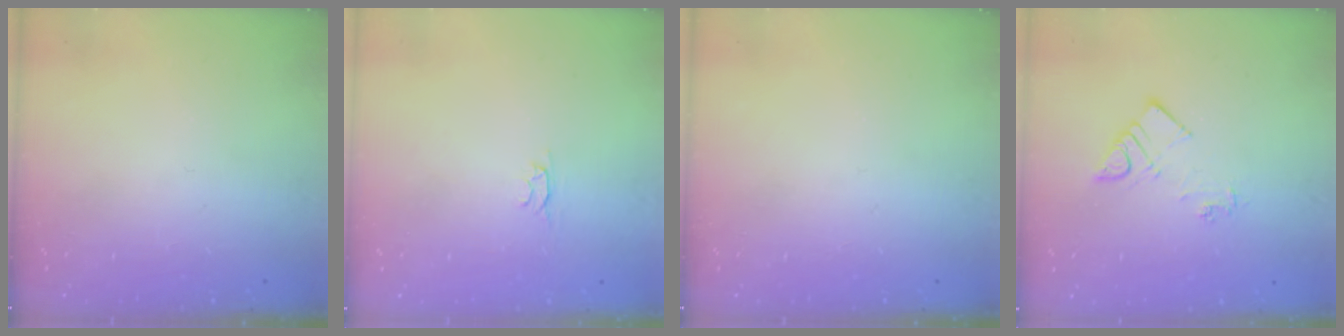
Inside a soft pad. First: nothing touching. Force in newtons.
{"total": 2.4, "press": 2.3, "slide": 0.5}
{"total": 0.0}
{"total": 7.3, "press": 7.2, "slide": 0.7}